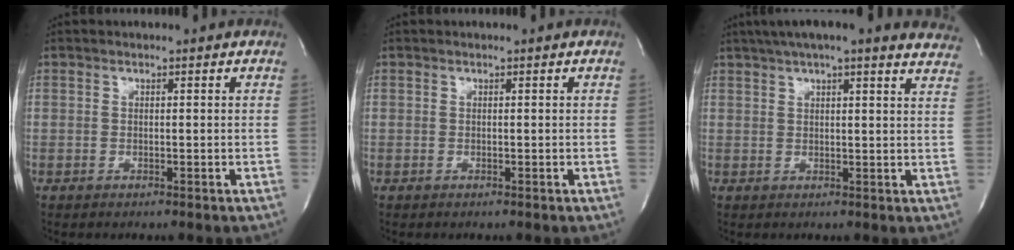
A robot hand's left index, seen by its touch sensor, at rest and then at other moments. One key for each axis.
{"total": 0.0}
{"total": 20.1, "fx": 17.3, "fy": 2.6, "fz": 9.9, "tx": -0.149, "ty": 0.018, "tz": 0.205}